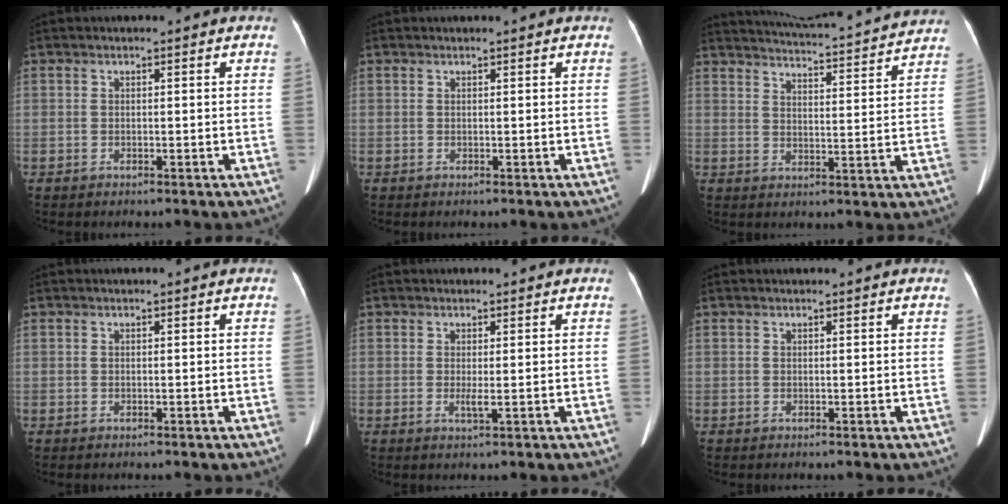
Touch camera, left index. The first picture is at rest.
{"total": 0.8, "force": [0.7, 0.0, 0.2], "torque": [-0.005, 0.011, 0.013]}
{"total": 20.3, "force": [19.3, 1.4, 5.9], "torque": [-0.091, -0.012, 0.248]}
{"total": 0.0}
{"total": 1.5, "force": [0.2, 0.1, 1.5], "torque": [-0.032, -0.001, 0.007]}
{"total": 1.2, "force": [1.1, 0.1, 0.4], "torque": [-0.006, 0.016, 0.018]}